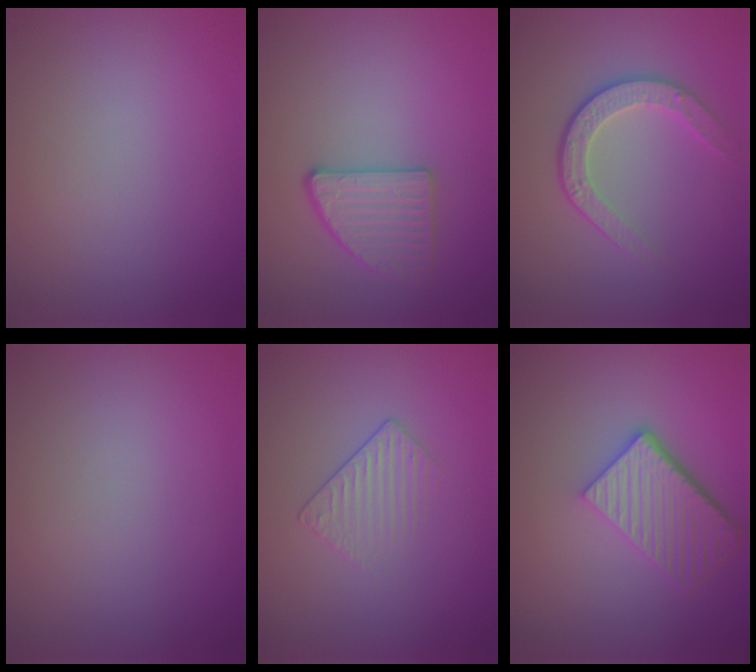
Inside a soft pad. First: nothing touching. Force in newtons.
{"total": 2.8, "press": 2.8, "slide": 0.3}
{"total": 3.2, "press": 2.6, "slide": 1.8}
{"total": 0.0}
{"total": 1.4, "press": 0.9, "slide": 1.1}
{"total": 5.2, "press": 3.8, "slide": 3.5}